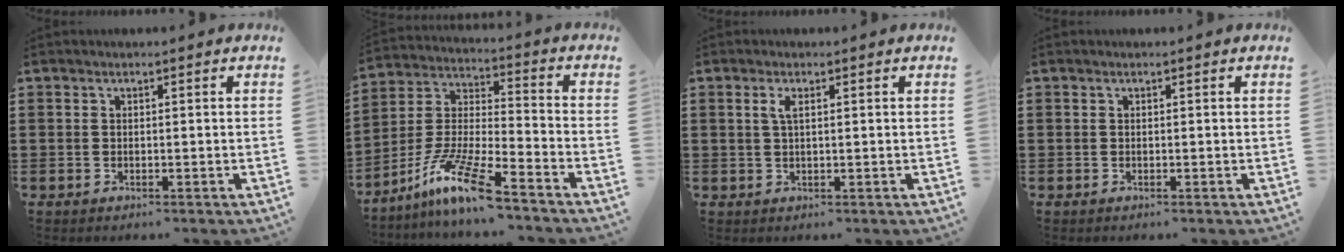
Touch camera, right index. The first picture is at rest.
{"total": 11.3, "force": [-8.5, 0.5, 7.4], "torque": [-0.164, -0.005, -0.172]}
{"total": 1.7, "force": [0.5, 0.5, 1.5], "torque": [-0.032, 0.005, 0.008]}
{"total": 0.0}